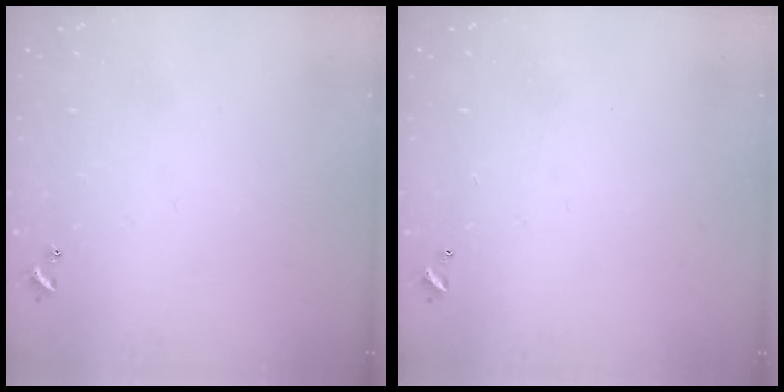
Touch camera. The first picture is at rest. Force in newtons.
{"total": 2.9, "press": 2.9, "slide": 0.1}